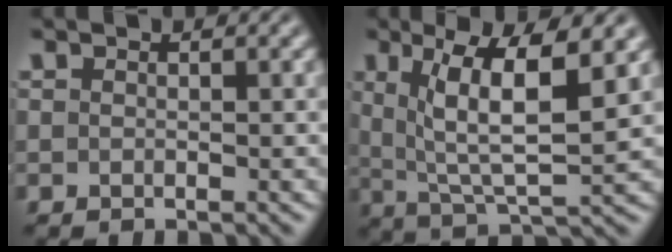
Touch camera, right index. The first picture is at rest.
{"total": 7.5, "force": [2.0, 3.2, 6.5], "torque": [-0.106, -0.008, 0.044]}